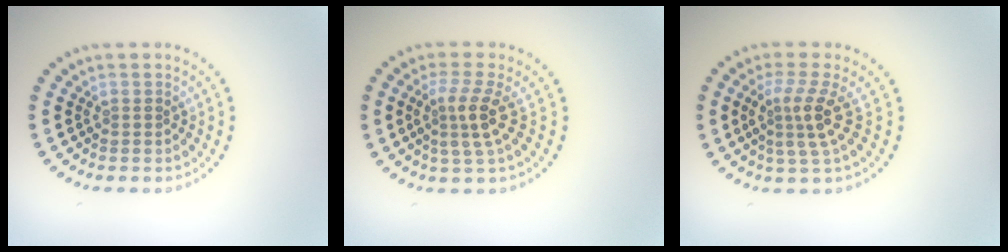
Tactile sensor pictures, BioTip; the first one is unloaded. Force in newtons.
{"total": 2.9, "press": 2.4, "slide": 1.7}
{"total": 3.2, "press": 2.3, "slide": 2.3}